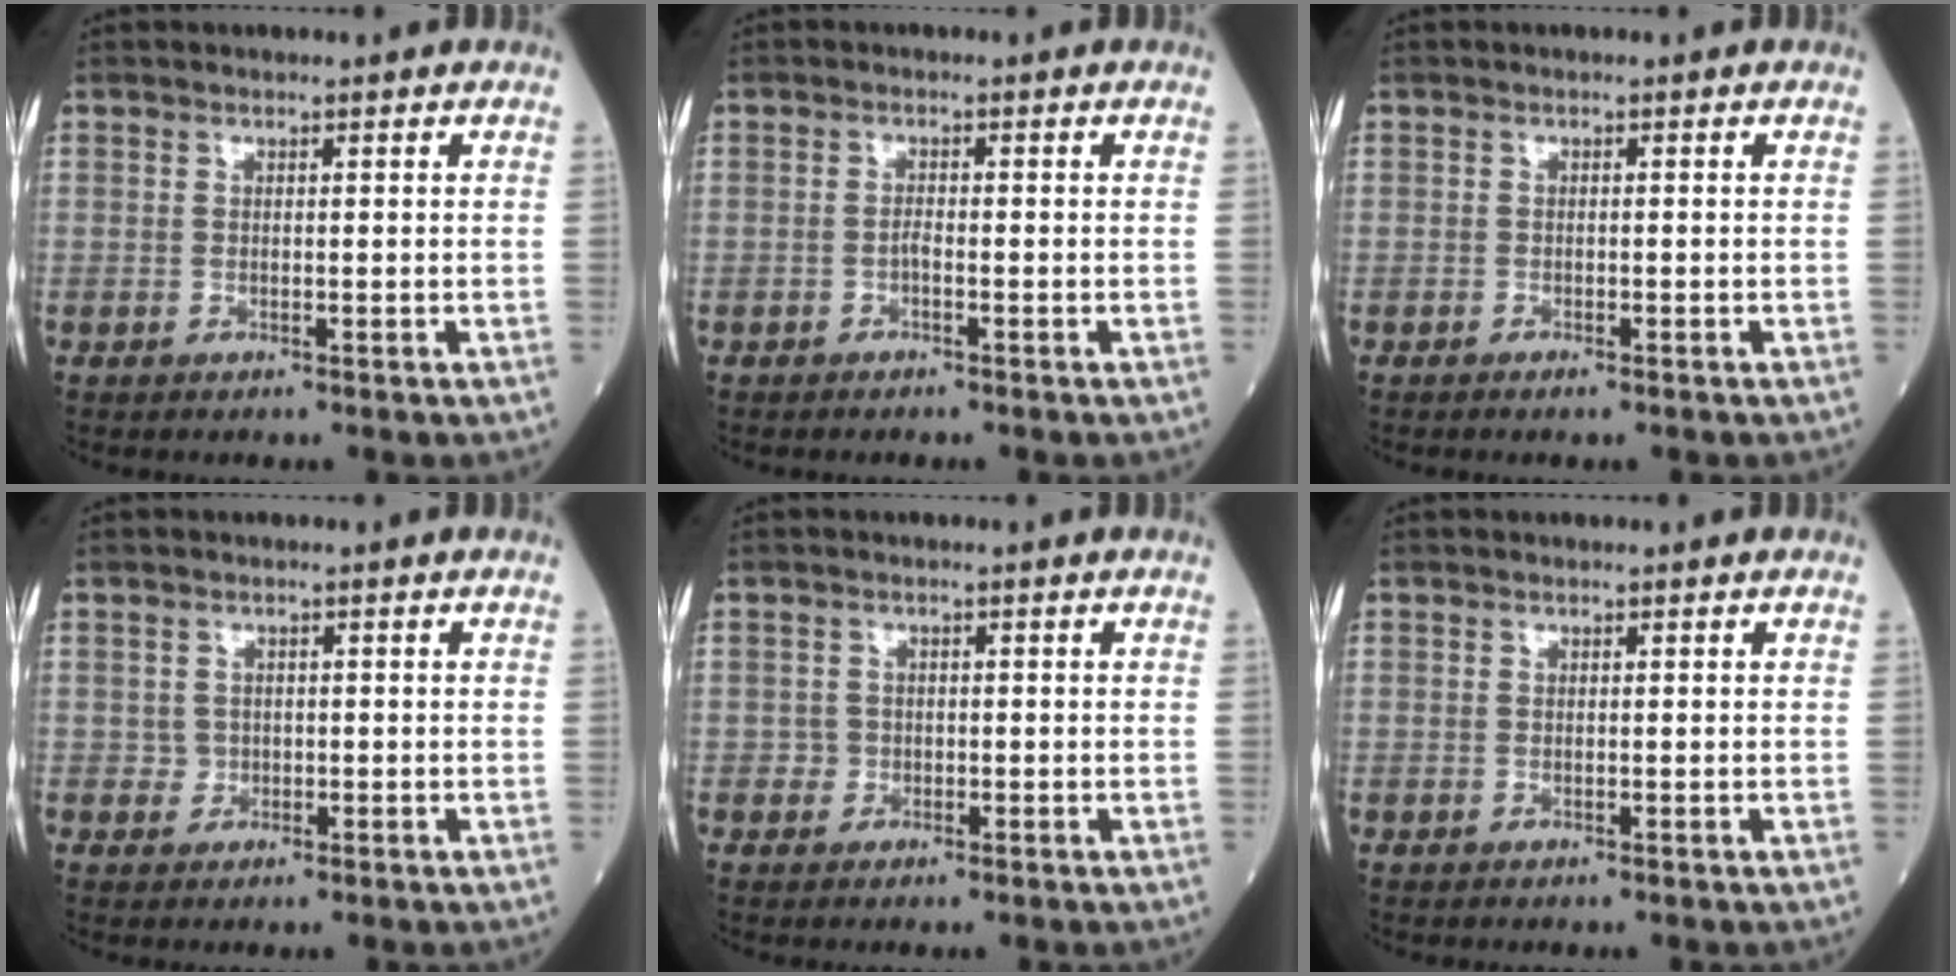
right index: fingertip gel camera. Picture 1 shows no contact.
{"total": 0.9, "force": [-0.6, 0.1, 0.7], "torque": [-0.015, 0.001, -0.012]}
{"total": 0.9, "force": [-0.7, 0.1, 0.5], "torque": [-0.013, -0.002, -0.009]}
{"total": 1.2, "force": [-0.2, 1.2, 0.1], "torque": [0.003, 0.004, -0.003]}
{"total": 1.1, "force": [-0.4, 1.1, 0.0], "torque": [0.006, 0.007, -0.010]}
{"total": 0.0}